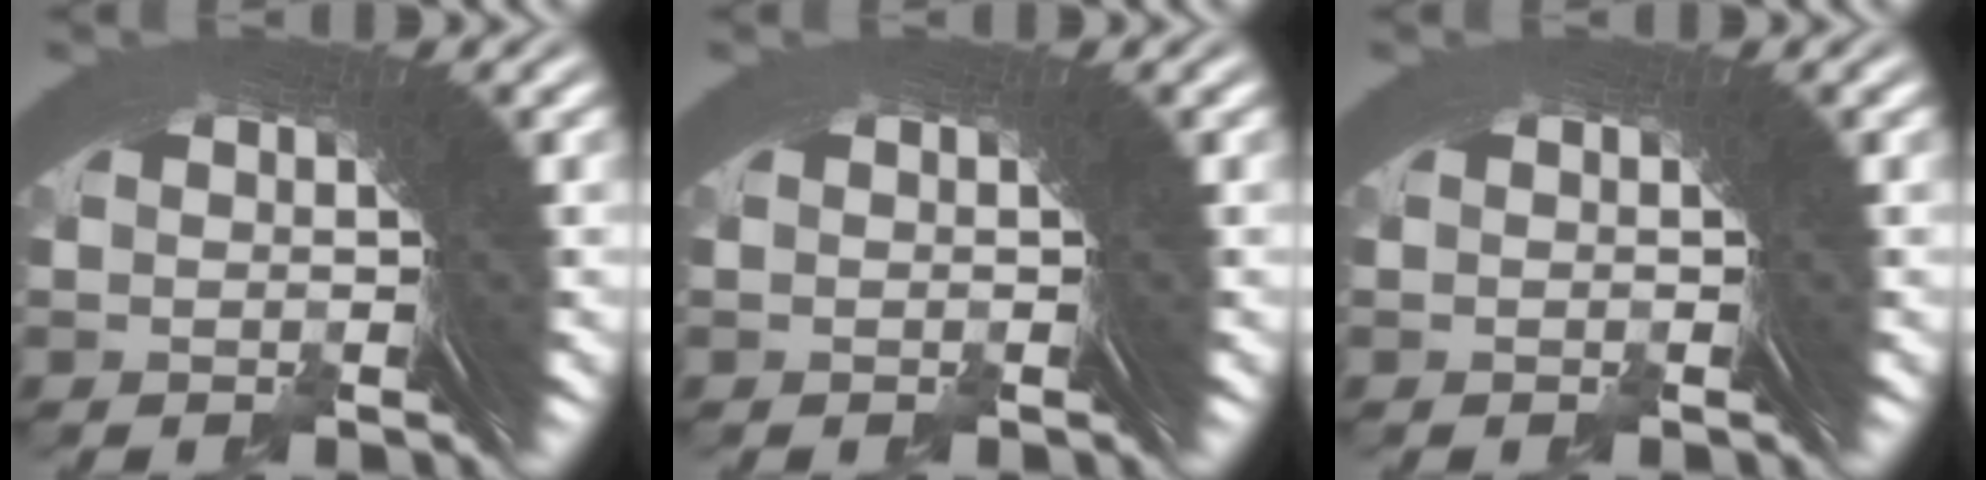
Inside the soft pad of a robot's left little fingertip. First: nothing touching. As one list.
[{"total": 0.0}, {"total": 0.0}]